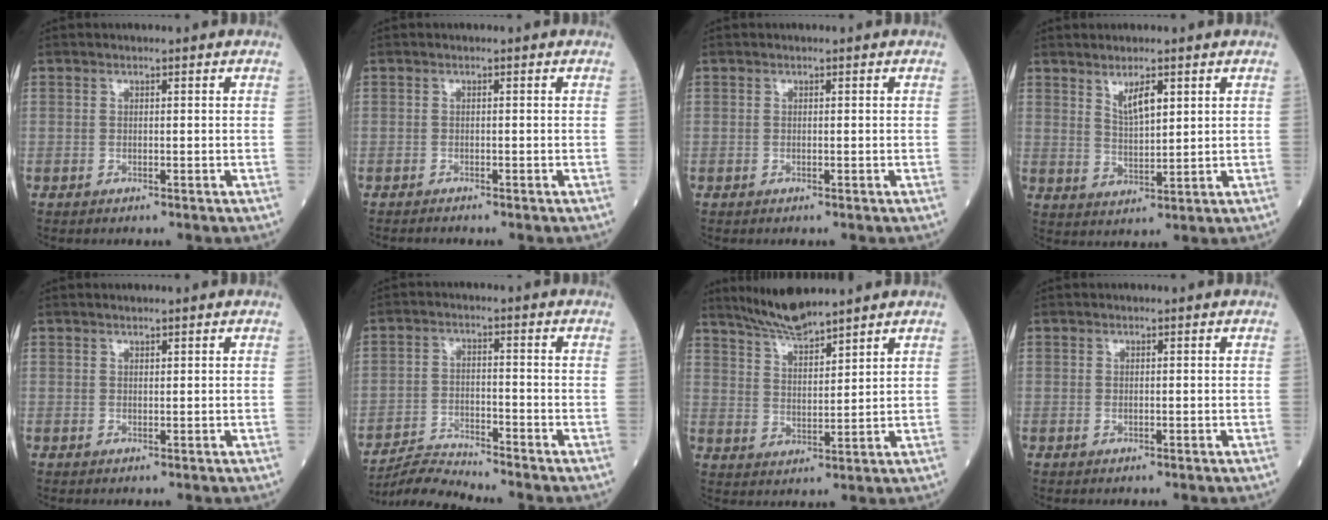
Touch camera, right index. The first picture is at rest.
{"total": 0.7, "force": [-0.7, -0.2, 0.0], "torque": [-0.002, -0.002, -0.012]}
{"total": 0.0}
{"total": 4.4, "force": [2.5, 1.0, 3.5], "torque": [-0.068, -0.003, 0.051]}
{"total": 0.7, "force": [0.7, 0.1, 0.3], "torque": [-0.008, 0.004, 0.014]}
{"total": 5.3, "force": [-5.1, -1.6, -0.5], "torque": [-0.007, -0.013, -0.093]}
{"total": 7.1, "force": [6.6, 0.1, 2.7], "torque": [-0.059, 0.001, 0.131]}
{"total": 0.0}